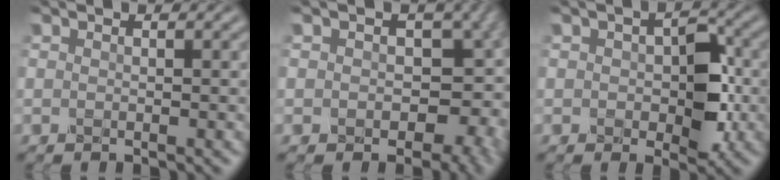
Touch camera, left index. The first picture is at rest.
{"total": 7.5, "force": [-0.1, 5.6, 5.0], "torque": [-0.047, -0.012, 0.002]}
{"total": 4.6, "force": [-0.3, 2.7, 3.7], "torque": [-0.052, -0.004, -0.003]}